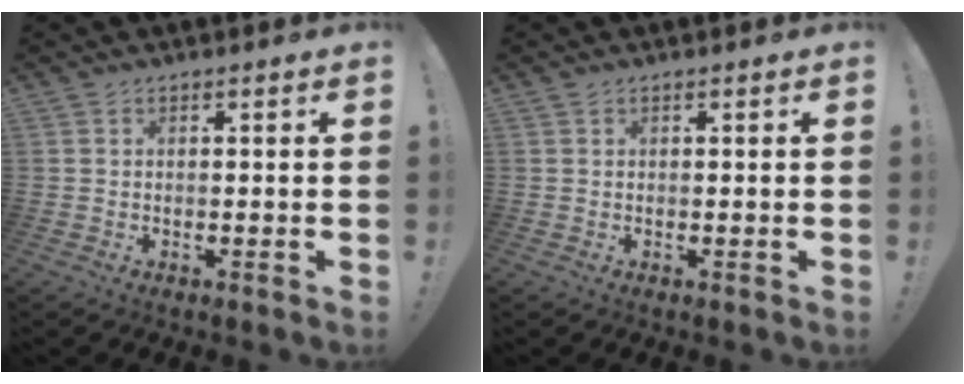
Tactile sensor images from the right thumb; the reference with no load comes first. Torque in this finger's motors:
{"motor_torque": [-0.03, 0.13, 0.10, -0.06, 0.00]}